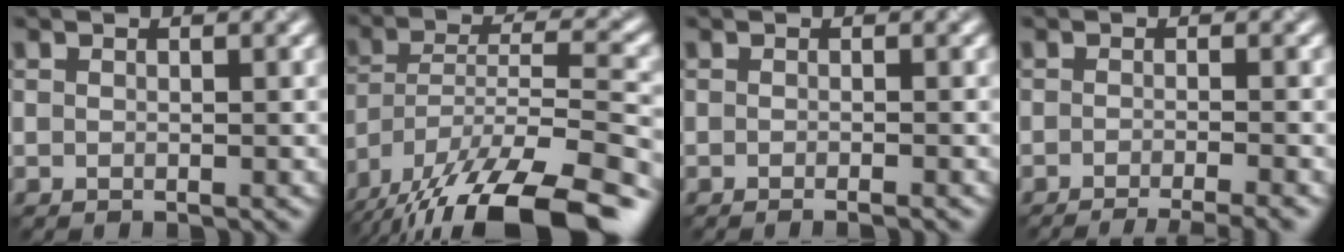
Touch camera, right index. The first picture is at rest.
{"total": 16.9, "force": [-12.9, 5.1, 9.6], "torque": [-0.180, -0.012, -0.196]}
{"total": 1.7, "force": [-1.0, 0.5, 1.4], "torque": [-0.009, 0.001, -0.015]}
{"total": 6.2, "force": [-4.5, 1.7, 4.0], "torque": [-0.038, -0.011, -0.051]}